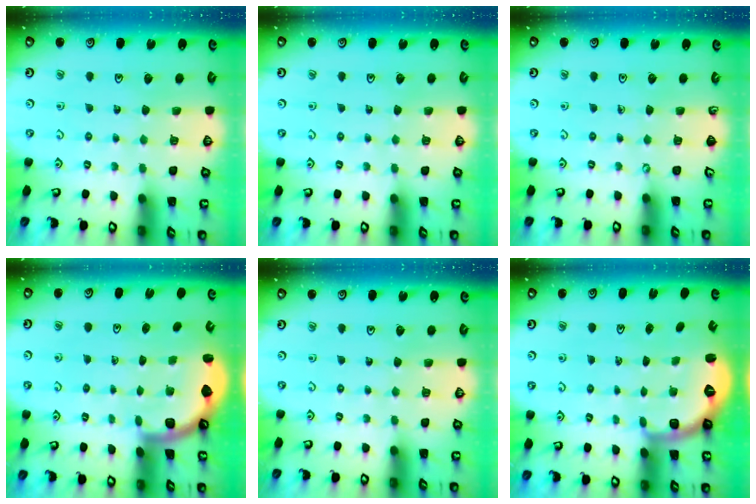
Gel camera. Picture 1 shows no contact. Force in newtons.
{"total": 0.0}
{"total": 0.0}
{"total": 1.8, "press": 1.8, "slide": 0.1}
{"total": 0.0}
{"total": 2.6, "press": 1.6, "slide": 2.1}